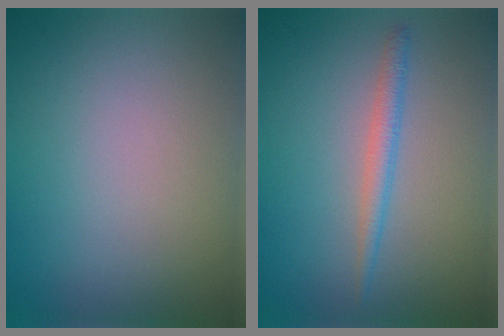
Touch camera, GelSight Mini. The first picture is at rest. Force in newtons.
{"total": 1.7, "press": 1.7, "slide": 0.1}